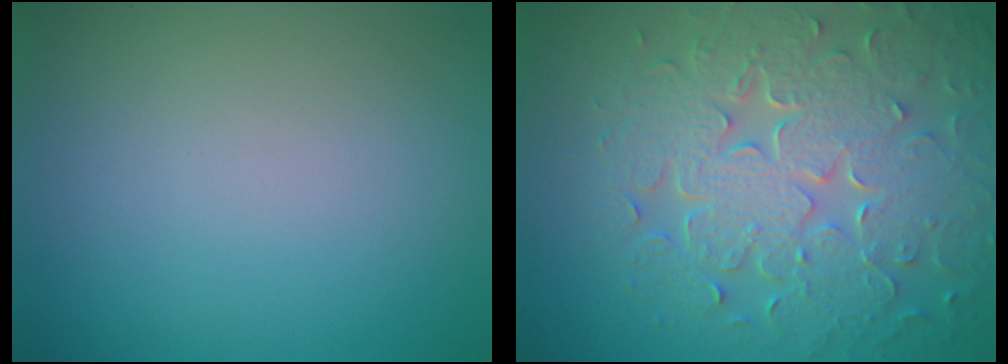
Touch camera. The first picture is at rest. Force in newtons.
{"total": 8.7, "press": 6.4, "slide": 6.0}